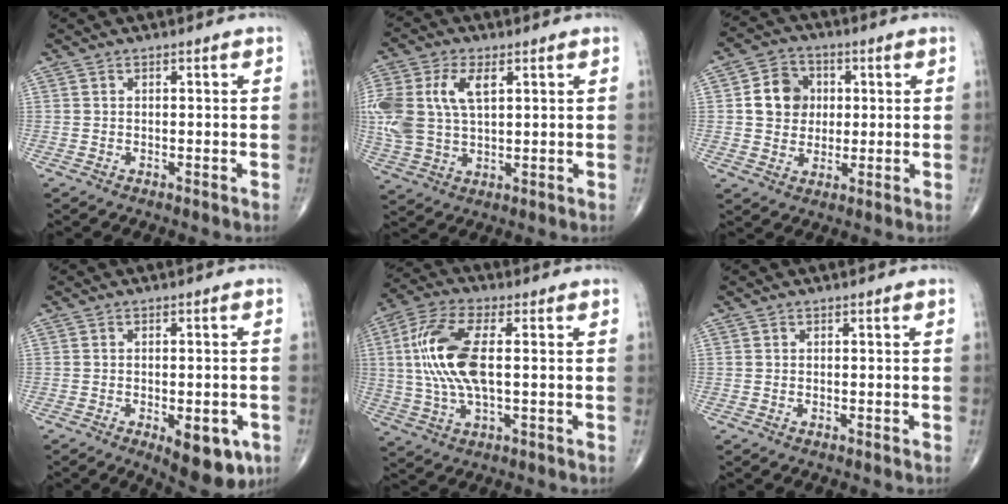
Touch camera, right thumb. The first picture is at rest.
{"total": 14.2, "force": [3.5, 8.2, 11.1], "torque": [-0.264, 0.007, 0.071]}
{"total": 8.8, "force": [1.2, 7.6, 4.3], "torque": [-0.041, 0.002, 0.016]}
{"total": 9.5, "force": [-3.8, 4.1, 7.7], "torque": [-0.081, 0.000, -0.042]}
{"total": 14.1, "force": [1.3, 5.6, 12.8], "torque": [-0.289, 0.010, 0.025]}
{"total": 0.0}